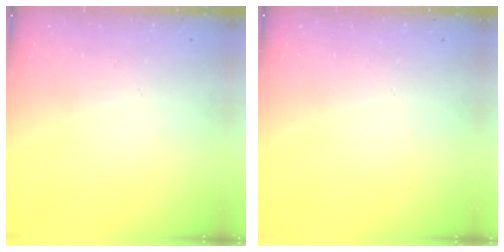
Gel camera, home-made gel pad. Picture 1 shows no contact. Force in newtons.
{"total": 0.0}